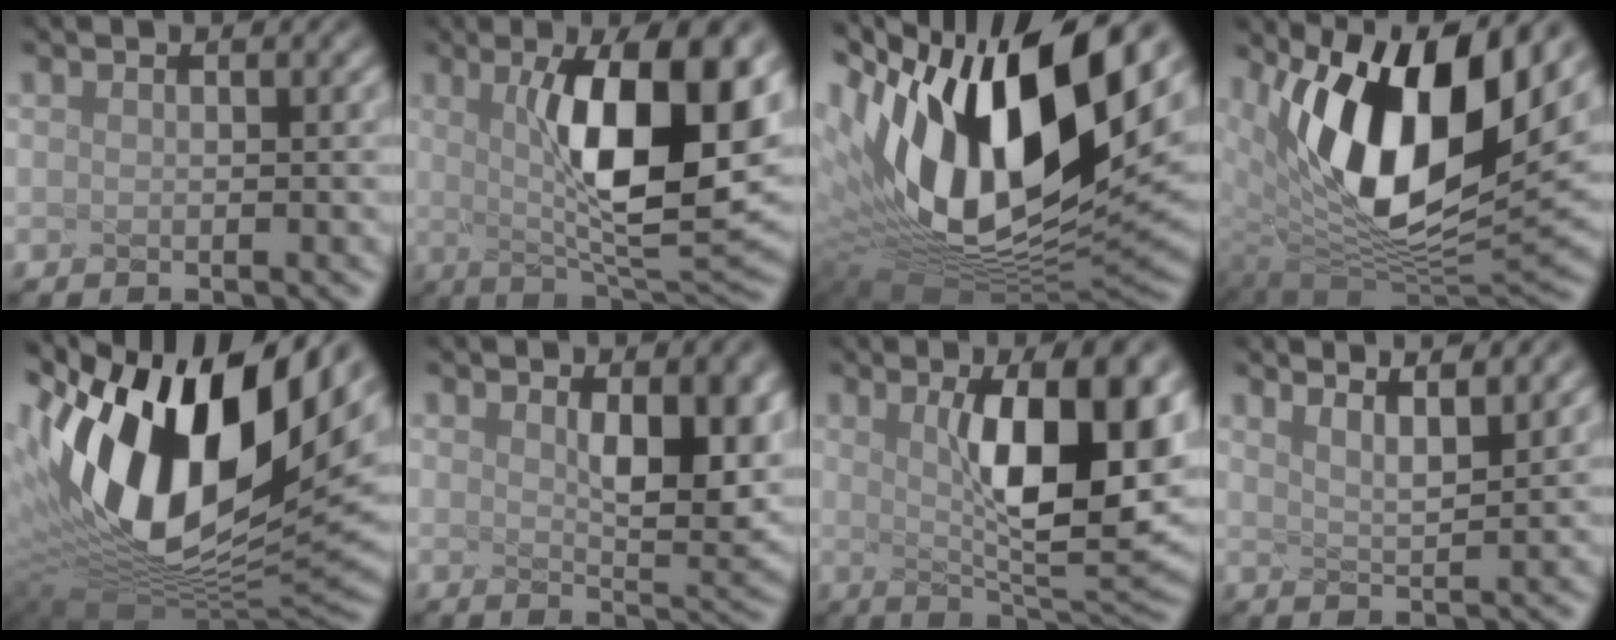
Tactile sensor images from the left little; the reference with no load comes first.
{"total": 10.5, "force": [0.7, 2.4, 10.2], "torque": [-0.170, -0.006, 0.050]}
{"total": 15.8, "force": [3.0, 7.7, 13.5], "torque": [-0.289, -0.004, 0.095]}
{"total": 11.4, "force": [3.3, 5.6, 9.3], "torque": [-0.193, -0.022, 0.101]}
{"total": 15.3, "force": [2.6, 8.8, 12.3], "torque": [-0.280, -0.010, 0.088]}
{"total": 5.1, "force": [1.1, 1.1, 4.9], "torque": [-0.101, -0.013, 0.061]}
{"total": 9.4, "force": [0.8, 2.0, 9.1], "torque": [-0.159, -0.007, 0.056]}
{"total": 2.8, "force": [2.3, -0.1, 1.6], "torque": [-0.039, 0.013, 0.053]}